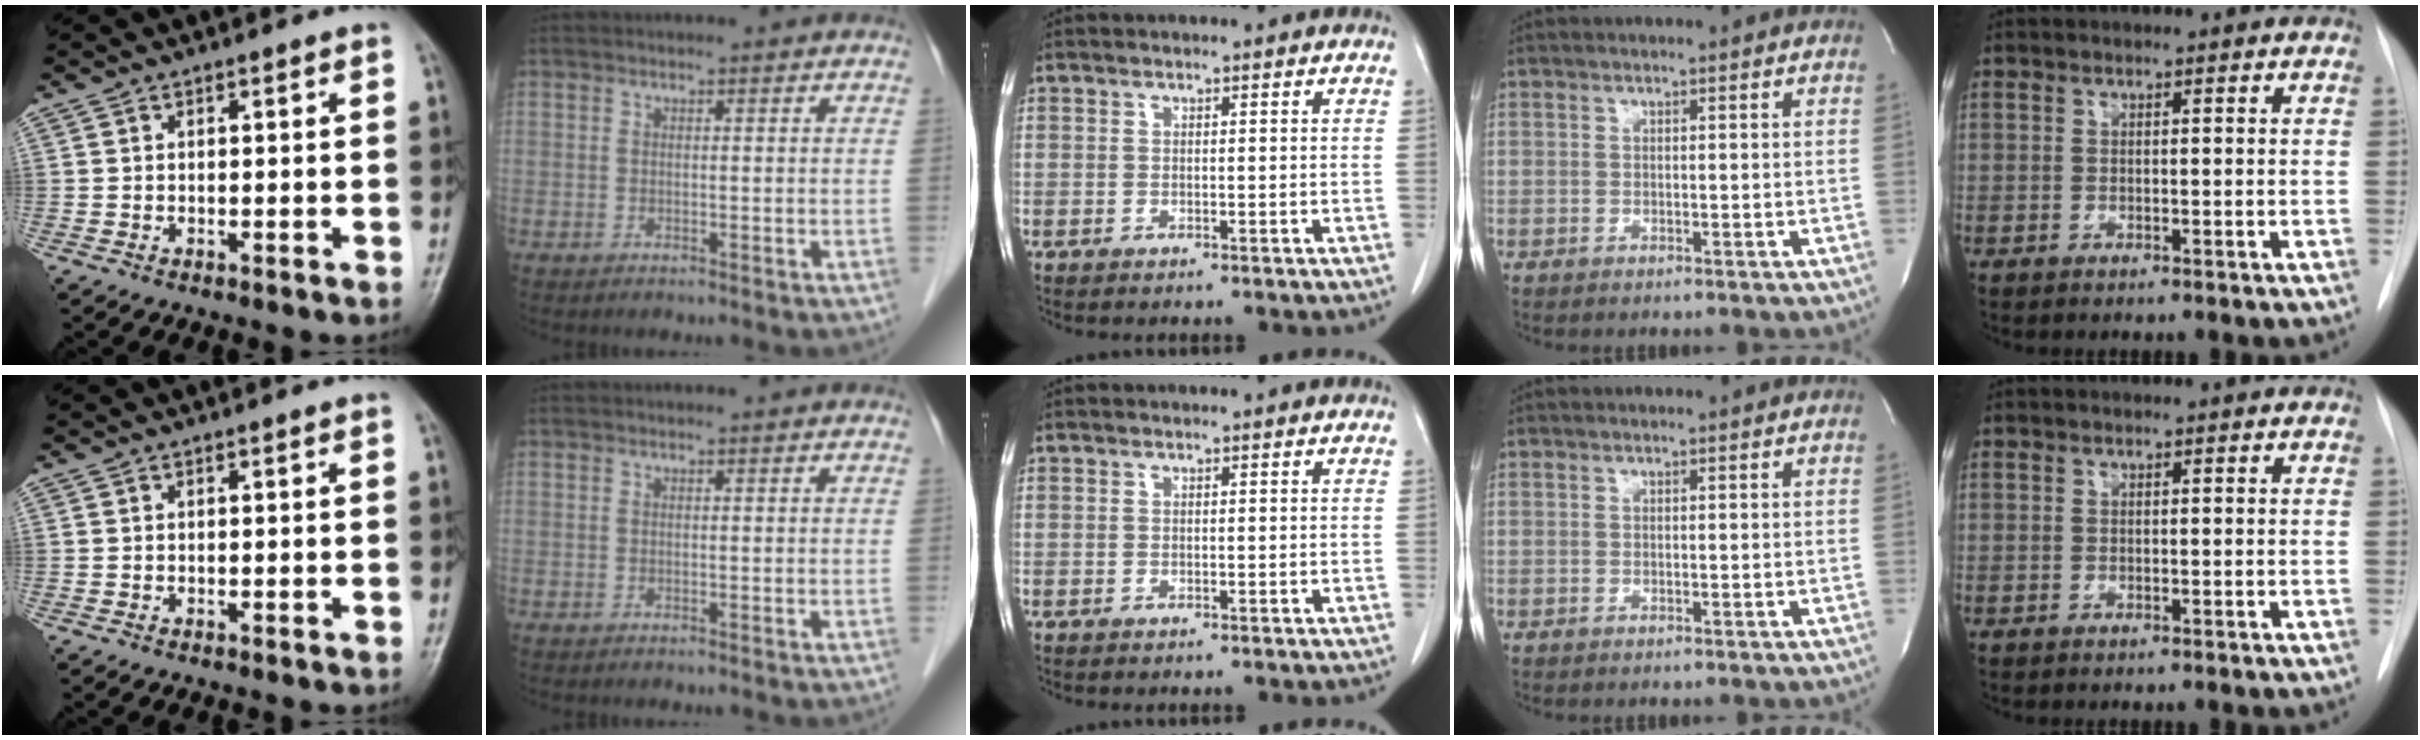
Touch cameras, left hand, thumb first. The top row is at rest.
{}